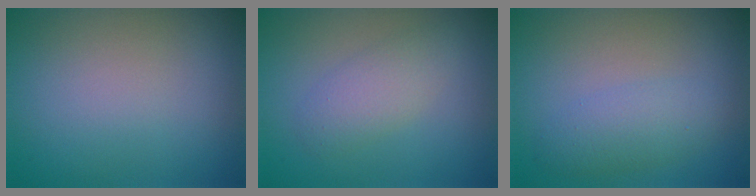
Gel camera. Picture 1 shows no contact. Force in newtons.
{"total": 2.5, "press": 2.5, "slide": 0.1}
{"total": 2.6, "press": 2.6, "slide": 0.1}